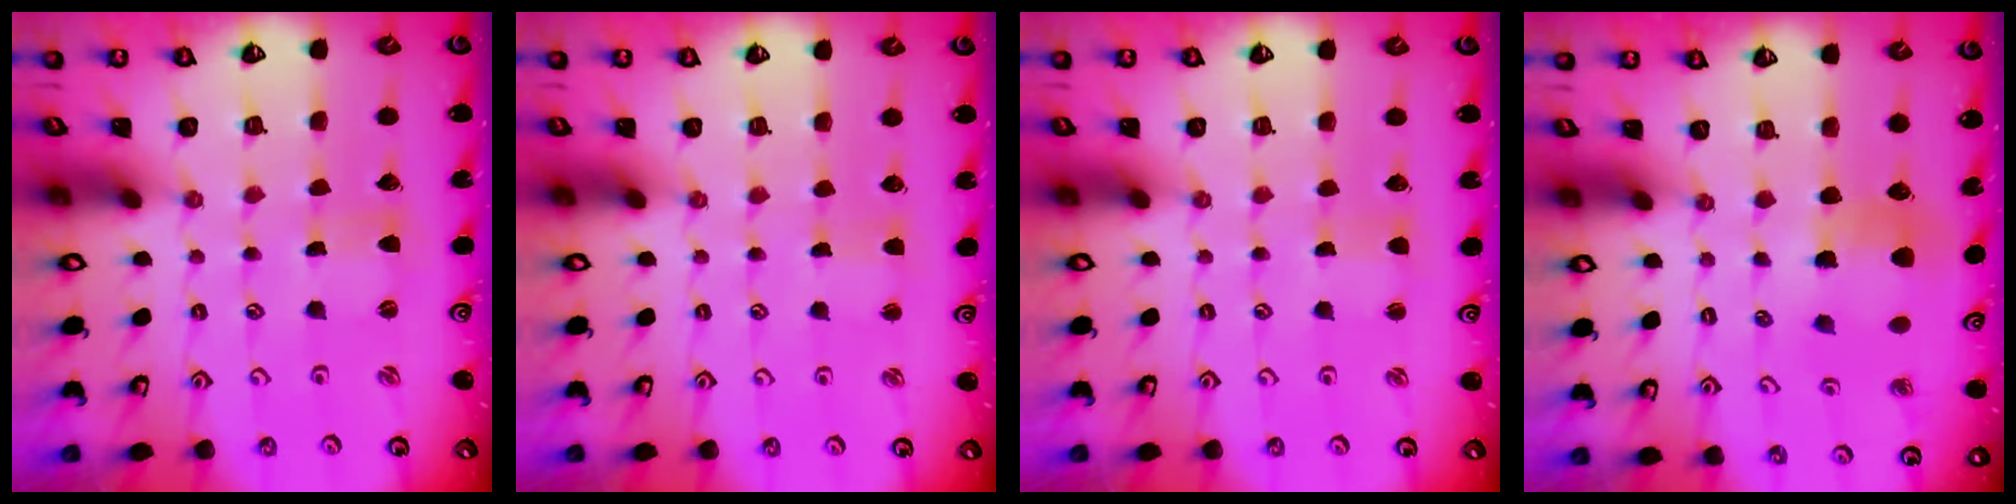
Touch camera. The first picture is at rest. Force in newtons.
{"total": 1.9, "press": 1.9, "slide": 0.3}
{"total": 2.1, "press": 2.1, "slide": 0.3}
{"total": 7.0, "press": 6.9, "slide": 1.2}